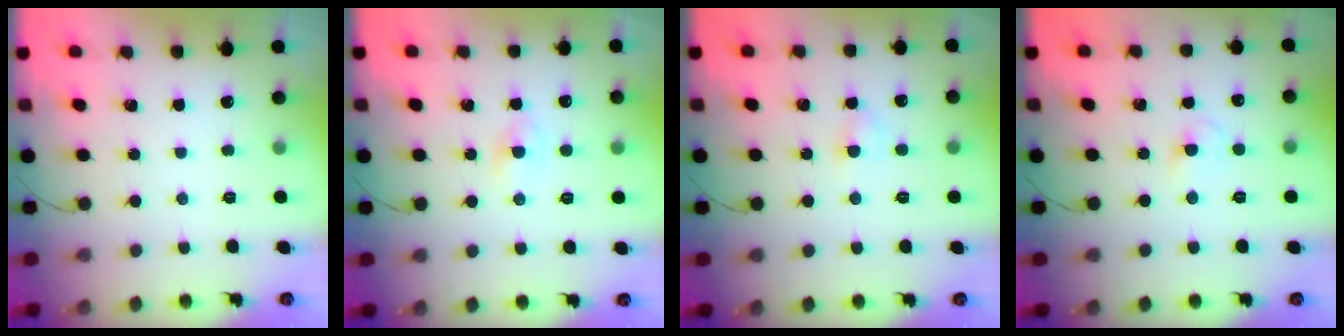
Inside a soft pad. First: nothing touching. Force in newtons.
{"total": 2.3, "press": 2.1, "slide": 0.9}
{"total": 2.8, "press": 2.6, "slide": 1.0}
{"total": 2.3, "press": 2.1, "slide": 1.0}